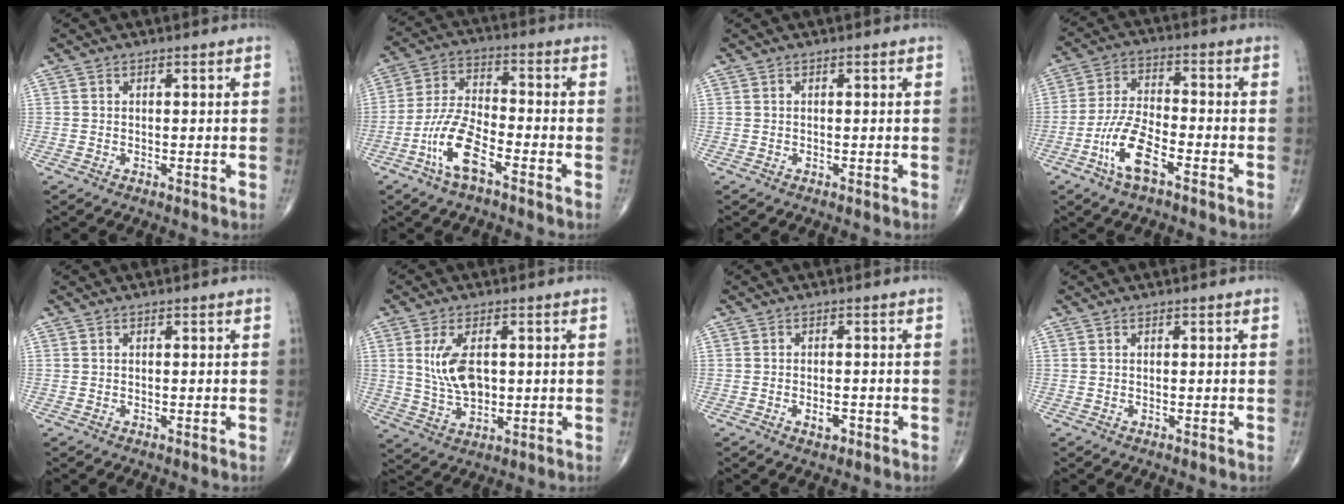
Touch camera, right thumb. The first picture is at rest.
{"total": 10.1, "force": [-5.2, 3.4, 7.9], "torque": [-0.169, 0.028, -0.102]}
{"total": 0.0}
{"total": 9.5, "force": [-4.7, 3.3, 7.5], "torque": [-0.157, 0.023, -0.092]}
{"total": 0.0}
{"total": 8.2, "force": [1.4, 4.5, 6.8], "torque": [-0.126, -0.008, 0.034]}
{"total": 2.1, "force": [-1.0, 1.0, 1.6], "torque": [-0.024, 0.002, -0.014]}
{"total": 0.0}